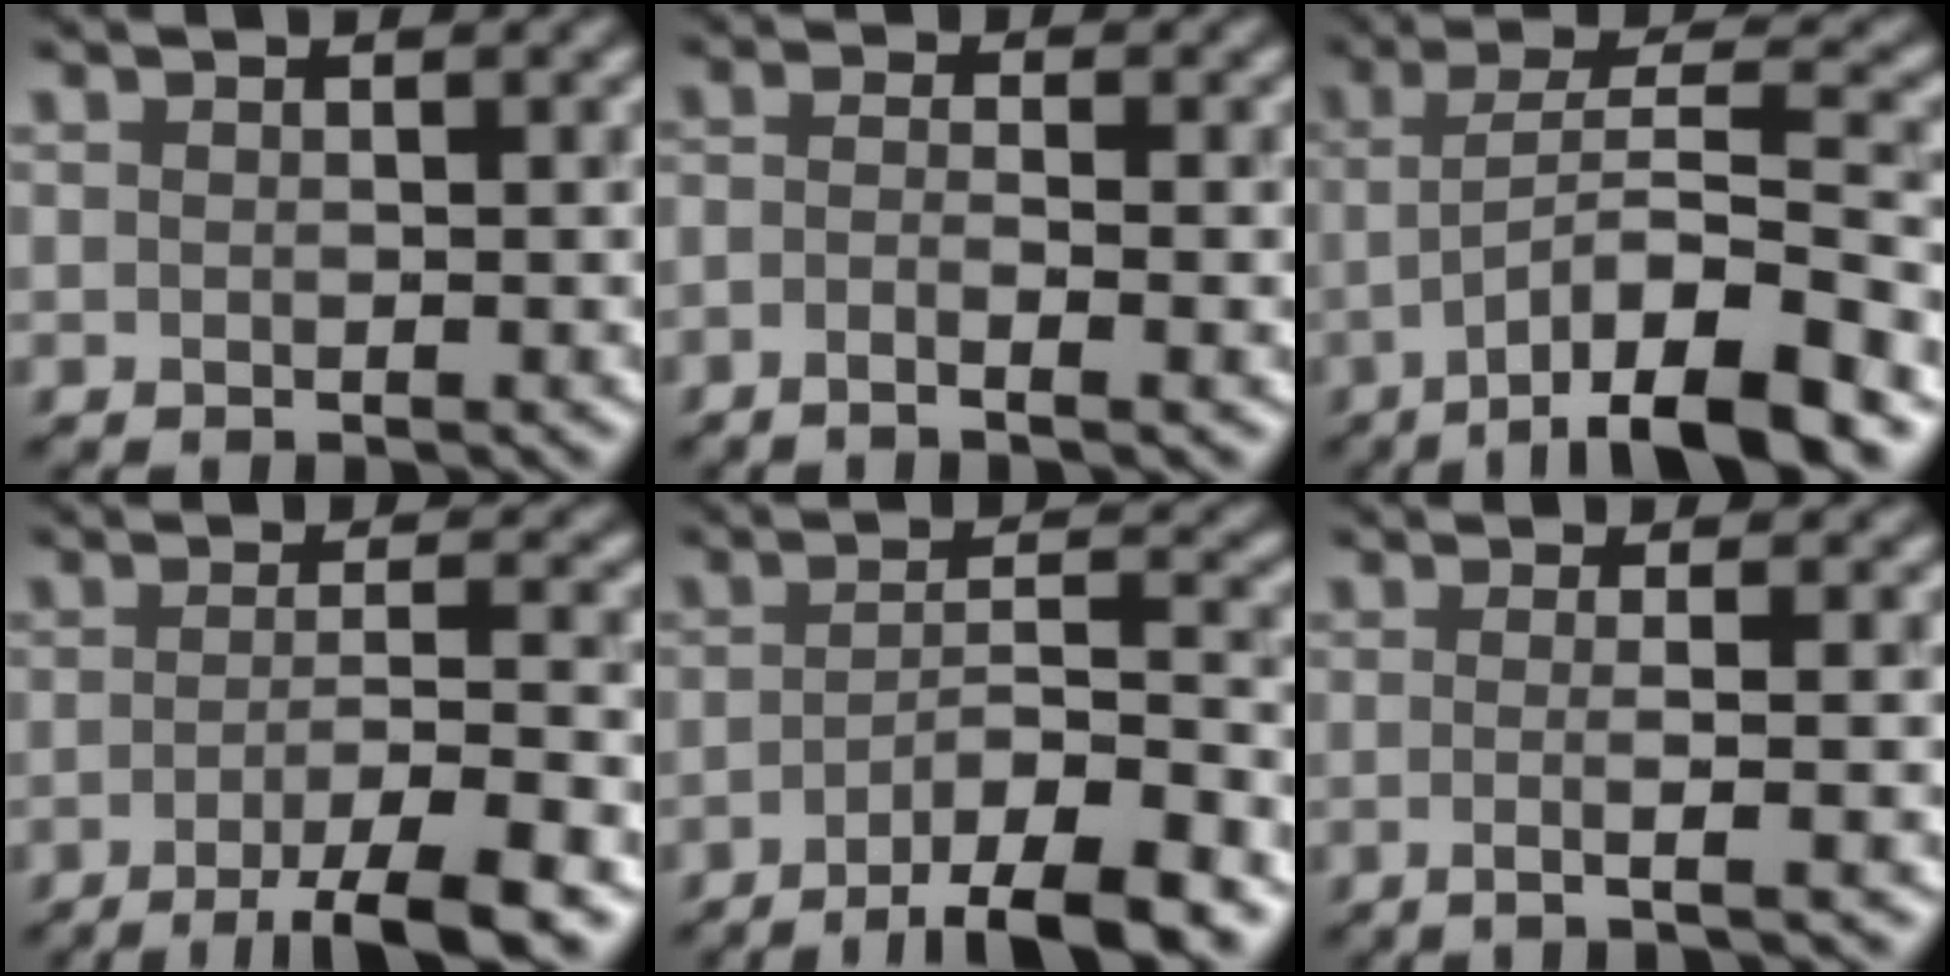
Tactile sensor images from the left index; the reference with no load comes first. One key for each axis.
{"total": 2.1, "fx": -1.4, "fy": 0.3, "fz": 1.6, "tx": -0.029, "ty": 0.003, "tz": -0.024}
{"total": 10.4, "fx": -5.5, "fy": 2.4, "fz": 8.5, "tx": -0.137, "ty": 0.016, "tz": -0.078}
{"total": 6.8, "fx": -3.7, "fy": 0.9, "fz": 5.6, "tx": -0.076, "ty": 0.013, "tz": -0.054}
{"total": 8.8, "fx": -5.5, "fy": 1.8, "fz": 6.6, "tx": -0.085, "ty": 0.018, "tz": -0.072}
{"total": 3.2, "fx": -0.3, "fy": 0.9, "fz": 3.1, "tx": -0.033, "ty": 0.010, "tz": -0.023}